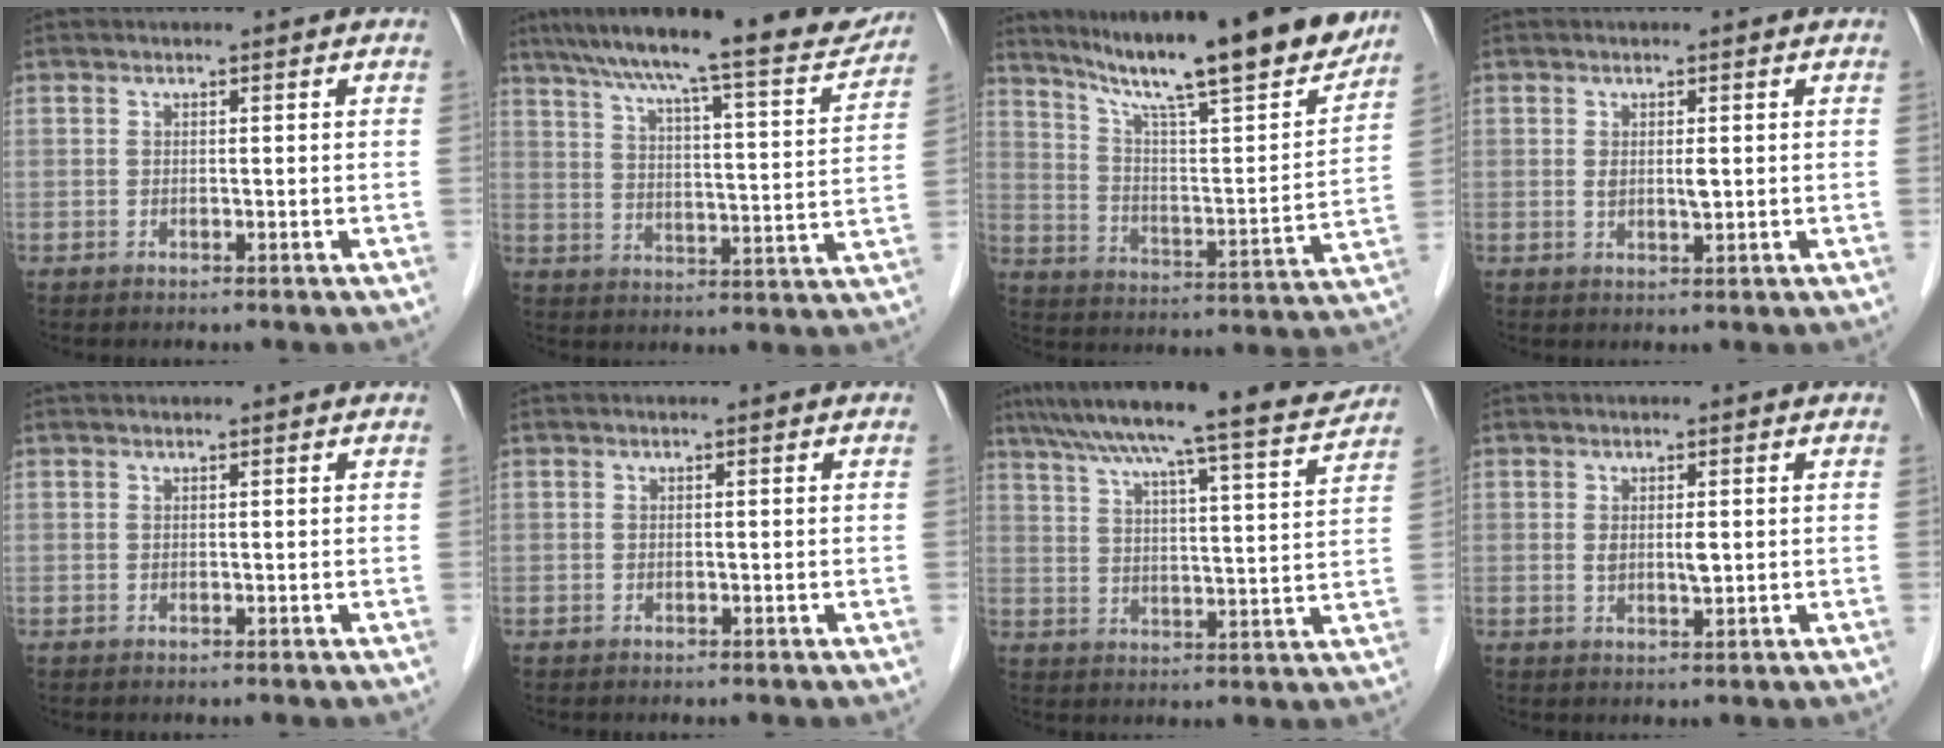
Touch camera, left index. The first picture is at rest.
{"total": 20.9, "force": [18.2, 1.6, 10.1], "torque": [-0.158, -0.014, 0.247]}
{"total": 21.0, "force": [18.0, 0.9, 10.6], "torque": [-0.172, -0.030, 0.270]}
{"total": 1.9, "force": [0.2, 0.5, 1.8], "torque": [-0.034, -0.003, 0.005]}
{"total": 1.4, "force": [1.3, 0.1, 0.3], "torque": [-0.008, 0.021, 0.021]}
{"total": 0.0}
{"total": 18.1, "force": [16.2, -0.7, 8.1], "torque": [-0.130, -0.016, 0.221]}
{"total": 2.2, "force": [0.3, 0.6, 2.1], "torque": [-0.038, -0.004, 0.006]}